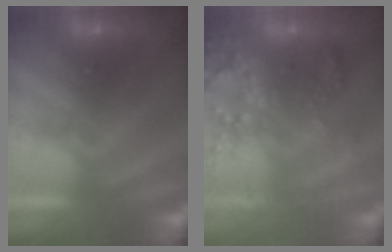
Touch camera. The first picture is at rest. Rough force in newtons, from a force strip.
{"total": 5.7}